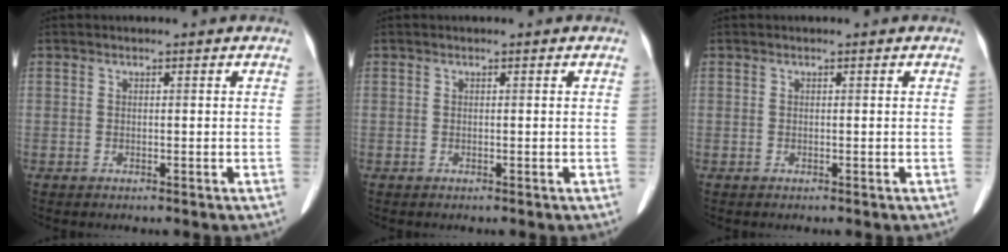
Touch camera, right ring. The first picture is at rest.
{"total": 0.0}
{"total": 0.0}